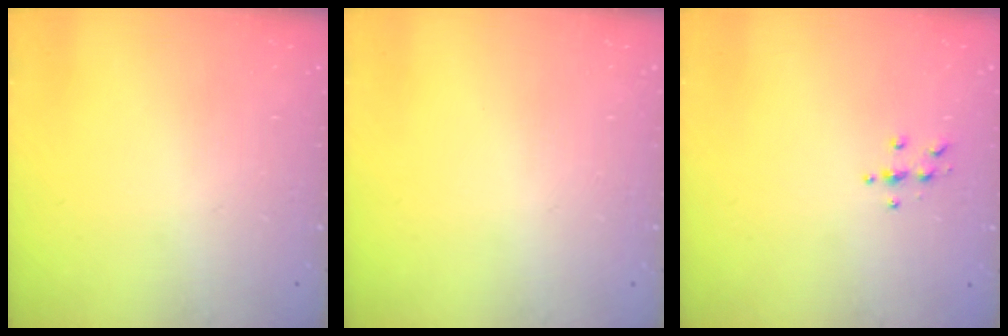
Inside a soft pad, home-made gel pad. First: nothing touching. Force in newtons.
{"total": 0.0}
{"total": 3.8, "press": 3.8, "slide": 0.4}